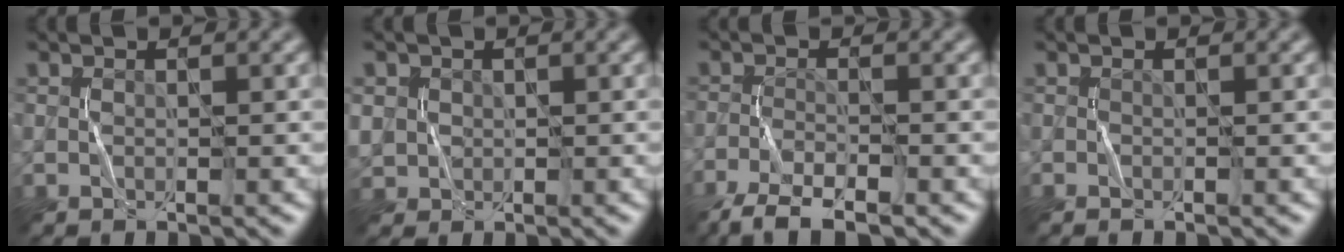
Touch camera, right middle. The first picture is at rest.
{"total": 2.3, "force": [0.6, 2.2, 0.6], "torque": [-0.025, 0.000, 0.022]}
{"total": 4.8, "force": [-3.9, 0.8, 2.6], "torque": [-0.051, -0.011, -0.080]}
{"total": 0.6, "force": [-0.1, -0.4, -0.4], "torque": [0.010, -0.002, -0.003]}